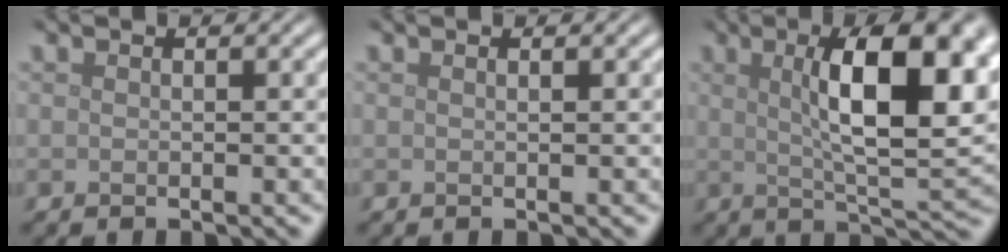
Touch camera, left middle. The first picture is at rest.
{"total": 0.5, "force": [0.2, 0.2, 0.4], "torque": [0.001, 0.002, 0.001]}
{"total": 11.8, "force": [2.6, 3.9, 10.8], "torque": [-0.149, 0.003, 0.042]}